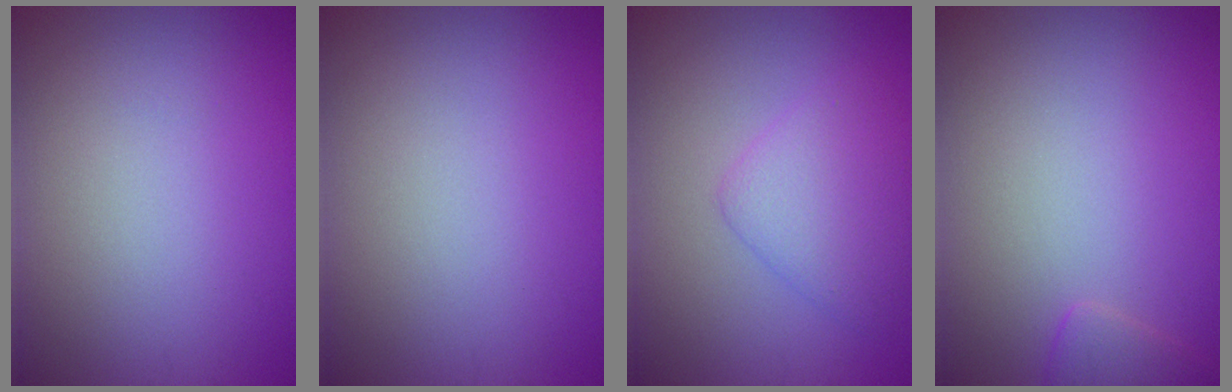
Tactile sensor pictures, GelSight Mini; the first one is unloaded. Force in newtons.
{"total": 0.0}
{"total": 3.5, "press": 3.5, "slide": 0.2}
{"total": 1.5, "press": 1.5, "slide": 0.1}